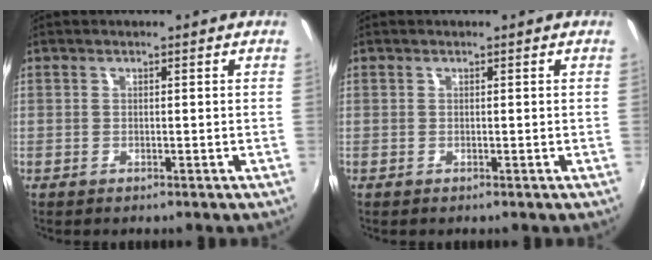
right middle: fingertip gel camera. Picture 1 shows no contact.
{"total": 0.0}